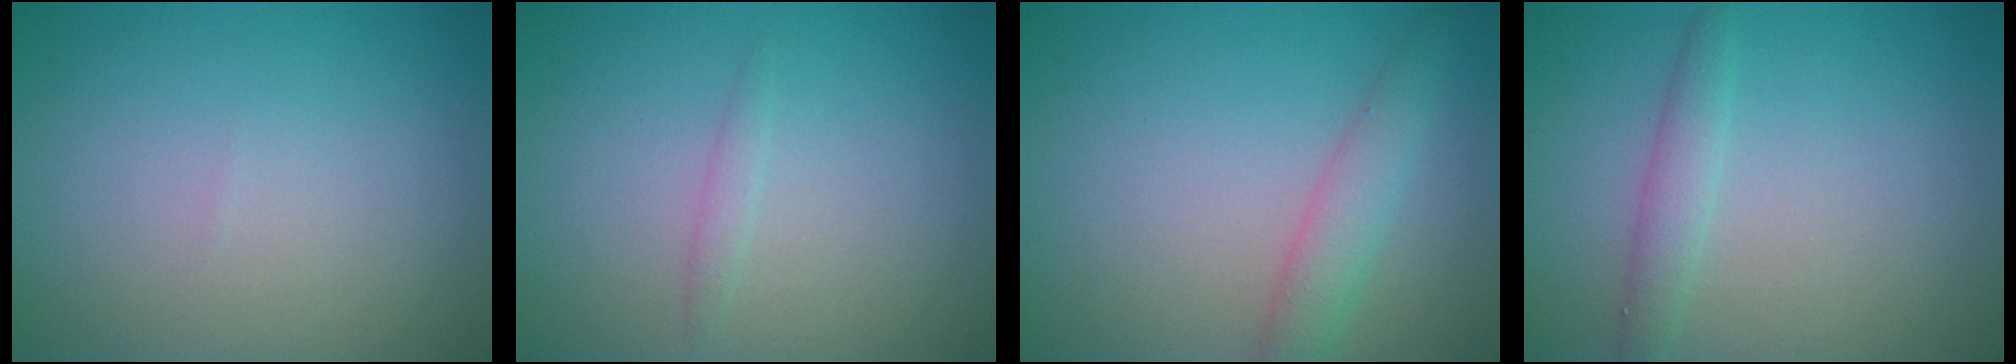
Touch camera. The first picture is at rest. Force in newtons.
{"total": 0.8, "press": 0.8, "slide": 0.1}
{"total": 2.7, "press": 2.7, "slide": 0.2}
{"total": 1.9, "press": 1.9, "slide": 0.1}